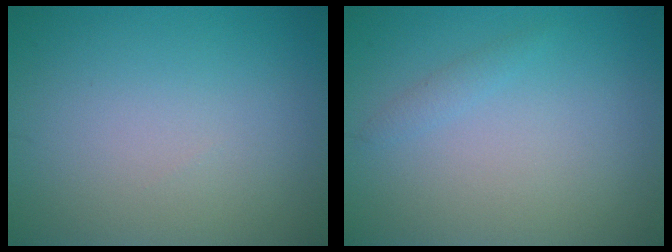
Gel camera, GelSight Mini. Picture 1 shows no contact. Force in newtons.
{"total": 0.8, "press": 0.8, "slide": 0.1}